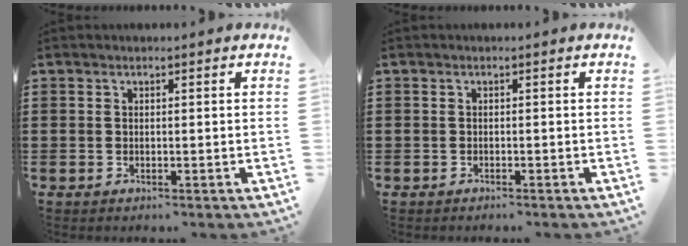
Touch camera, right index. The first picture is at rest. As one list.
[{"total": 0.6, "force": [-0.5, 0.1, 0.0], "torque": [-0.001, 0.000, -0.012]}]